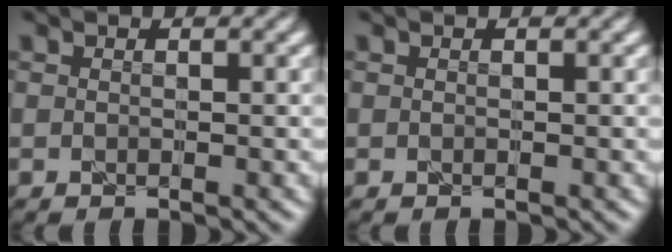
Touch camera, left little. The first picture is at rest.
{"total": 0.0}